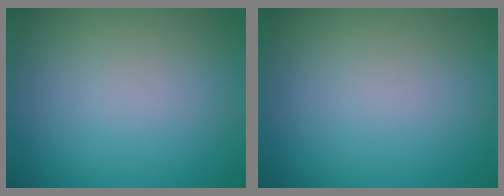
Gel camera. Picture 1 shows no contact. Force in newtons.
{"total": 0.0}